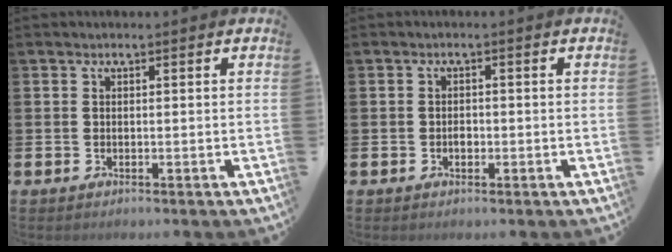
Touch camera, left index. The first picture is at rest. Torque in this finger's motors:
{"motor_torque": [-0.04, 0.08, 0.02, 0.05]}